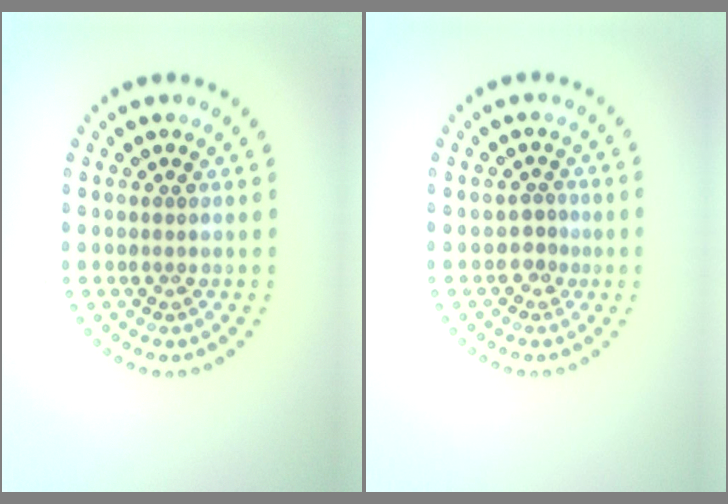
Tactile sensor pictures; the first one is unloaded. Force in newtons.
{"total": 1.4, "press": 1.1, "slide": 1.0}